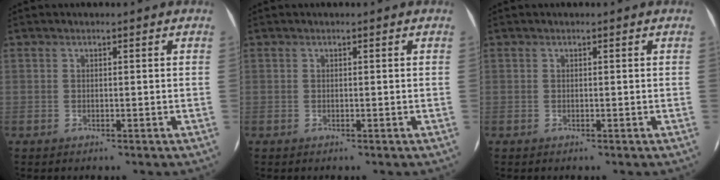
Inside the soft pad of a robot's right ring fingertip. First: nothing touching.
{"total": 0.0}
{"total": 0.0}